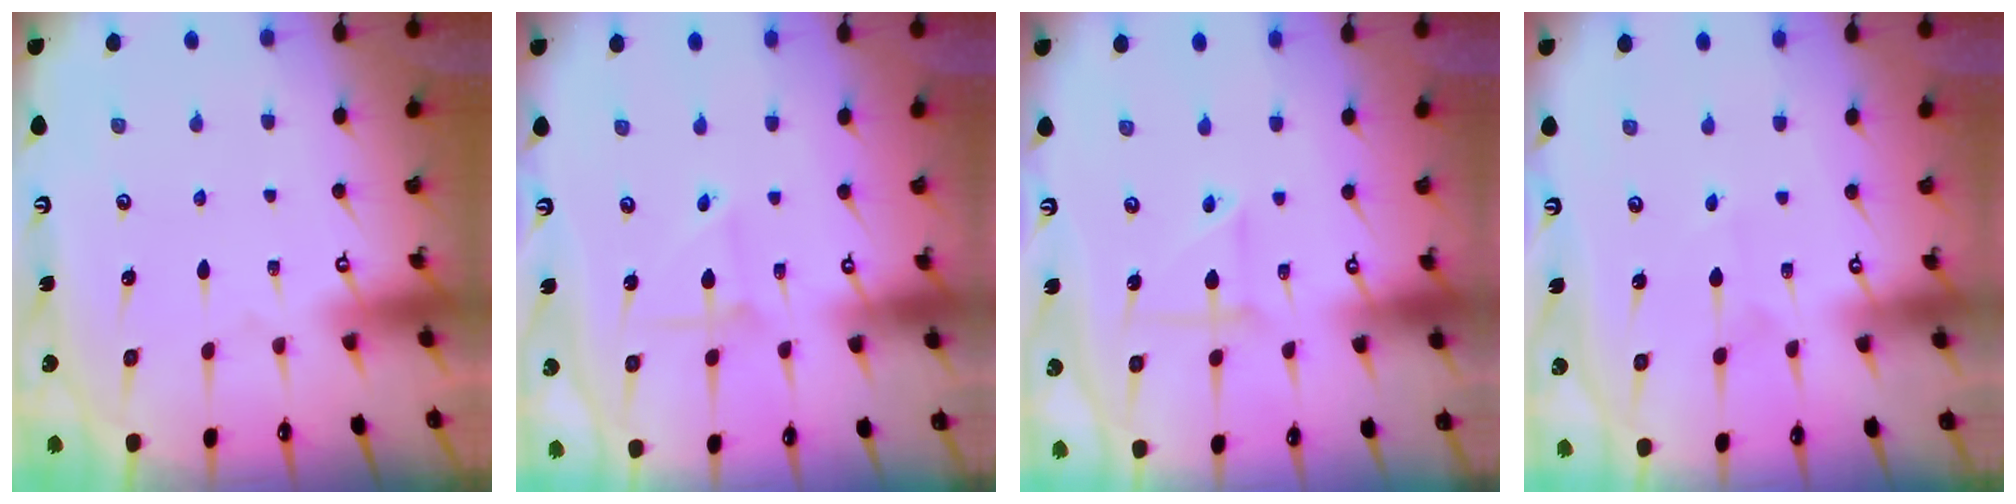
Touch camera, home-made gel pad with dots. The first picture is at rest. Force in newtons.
{"total": 2.3, "press": 2.3, "slide": 0.2}
{"total": 3.3, "press": 3.2, "slide": 0.3}
{"total": 1.5, "press": 1.4, "slide": 0.1}